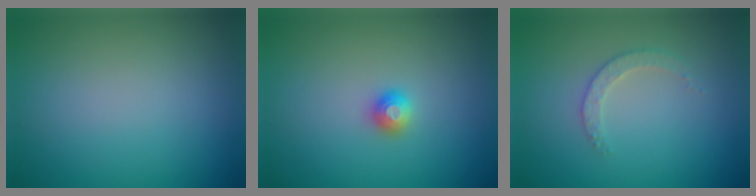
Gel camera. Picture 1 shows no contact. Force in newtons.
{"total": 1.2, "press": 1.2, "slide": 0.1}
{"total": 1.9, "press": 1.8, "slide": 0.6}